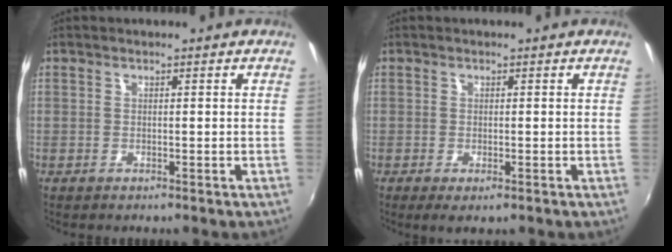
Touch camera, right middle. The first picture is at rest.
{"total": 2.2, "force": [-0.9, 0.8, 1.8], "torque": [-0.036, -0.010, -0.012]}